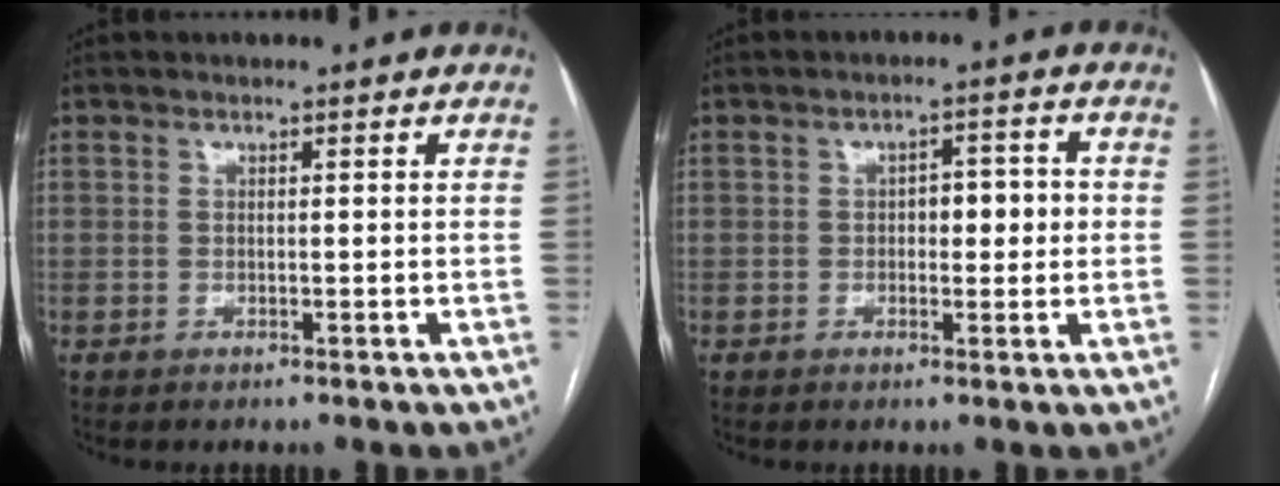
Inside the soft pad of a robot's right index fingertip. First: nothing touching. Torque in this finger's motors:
{"motor_torque": [0.78, 0.05, 0.22, 0.02]}